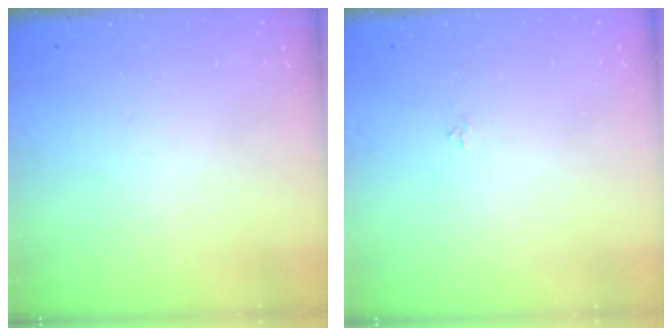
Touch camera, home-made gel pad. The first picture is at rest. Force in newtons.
{"total": 1.8, "press": 1.8, "slide": 0.2}